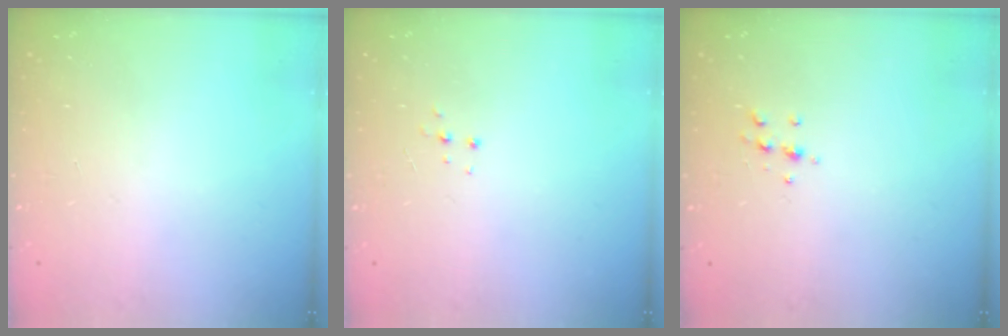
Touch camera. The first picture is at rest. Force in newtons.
{"total": 4.2, "press": 4.2, "slide": 0.5}
{"total": 5.8, "press": 5.8, "slide": 0.6}